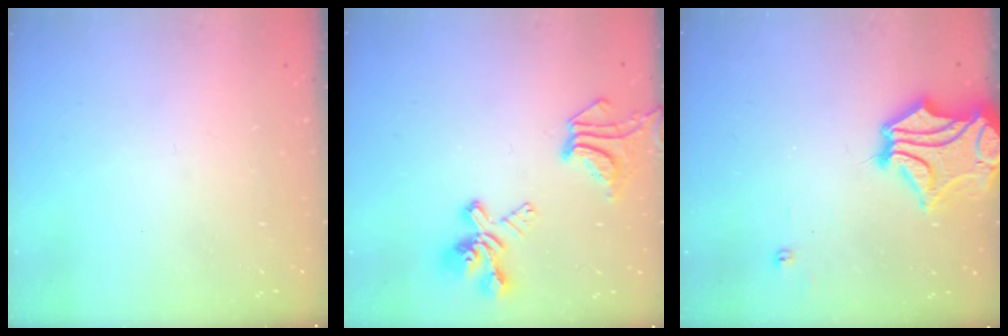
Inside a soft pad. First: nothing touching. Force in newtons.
{"total": 7.4, "press": 7.0, "slide": 2.5}
{"total": 8.1, "press": 7.6, "slide": 2.7}